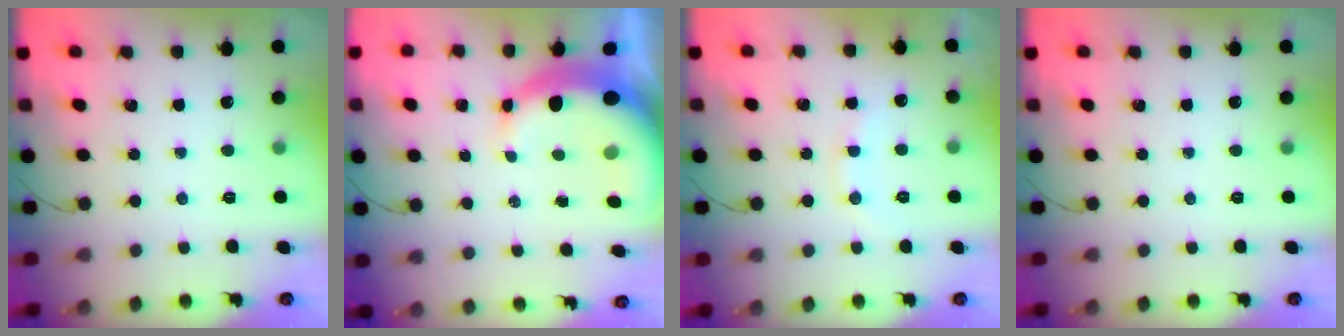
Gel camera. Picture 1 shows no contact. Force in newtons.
{"total": 10.0, "press": 9.8, "slide": 2.1}
{"total": 8.3, "press": 8.1, "slide": 1.4}
{"total": 0.0}